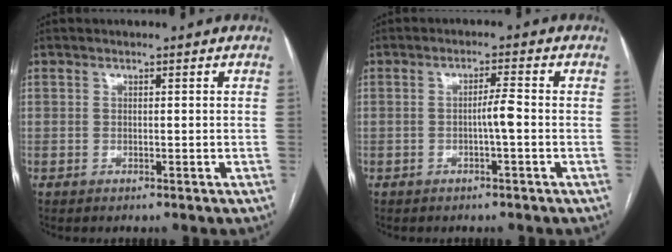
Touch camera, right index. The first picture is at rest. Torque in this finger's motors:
{"motor_torque": [0.48, -0.08, 0.25, 0.06]}